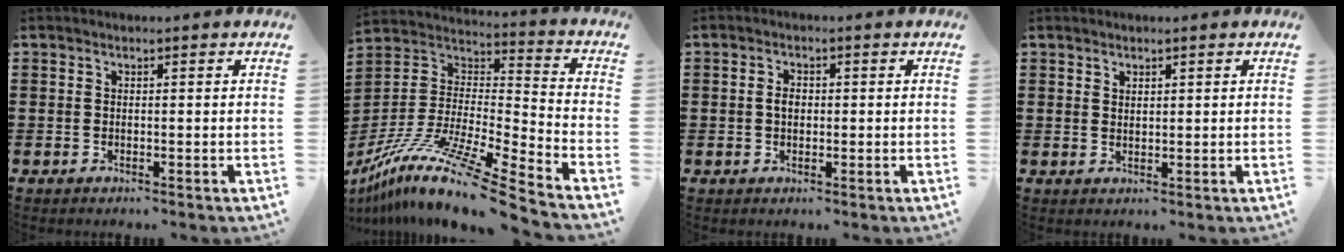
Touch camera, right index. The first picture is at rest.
{"total": 13.8, "force": [-11.0, 0.1, 8.3], "torque": [-0.166, 0.002, -0.211]}
{"total": 2.0, "force": [0.0, 1.3, 1.5], "torque": [-0.030, 0.006, -0.001]}
{"total": 1.3, "force": [1.2, 0.6, 0.2], "torque": [-0.004, 0.002, 0.022]}